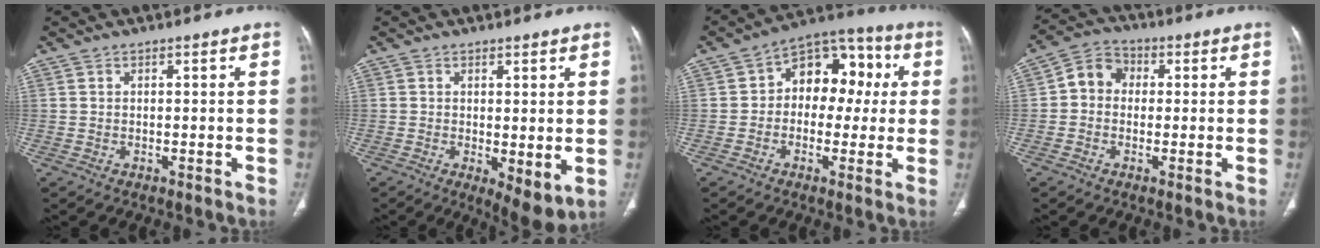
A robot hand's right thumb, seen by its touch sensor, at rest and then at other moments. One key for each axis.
{"total": 6.1, "fx": -0.6, "fy": 2.3, "fz": 5.7, "tx": -0.085, "ty": -0.022, "tz": -0.004}
{"total": 13.0, "fx": 1.3, "fy": 9.2, "fz": 9.1, "tx": -0.074, "ty": 0.040, "tz": 0.005}
{"total": 6.4, "fx": 0.1, "fy": 5.4, "fz": 3.3, "tx": -0.037, "ty": 0.021, "tz": -0.013}